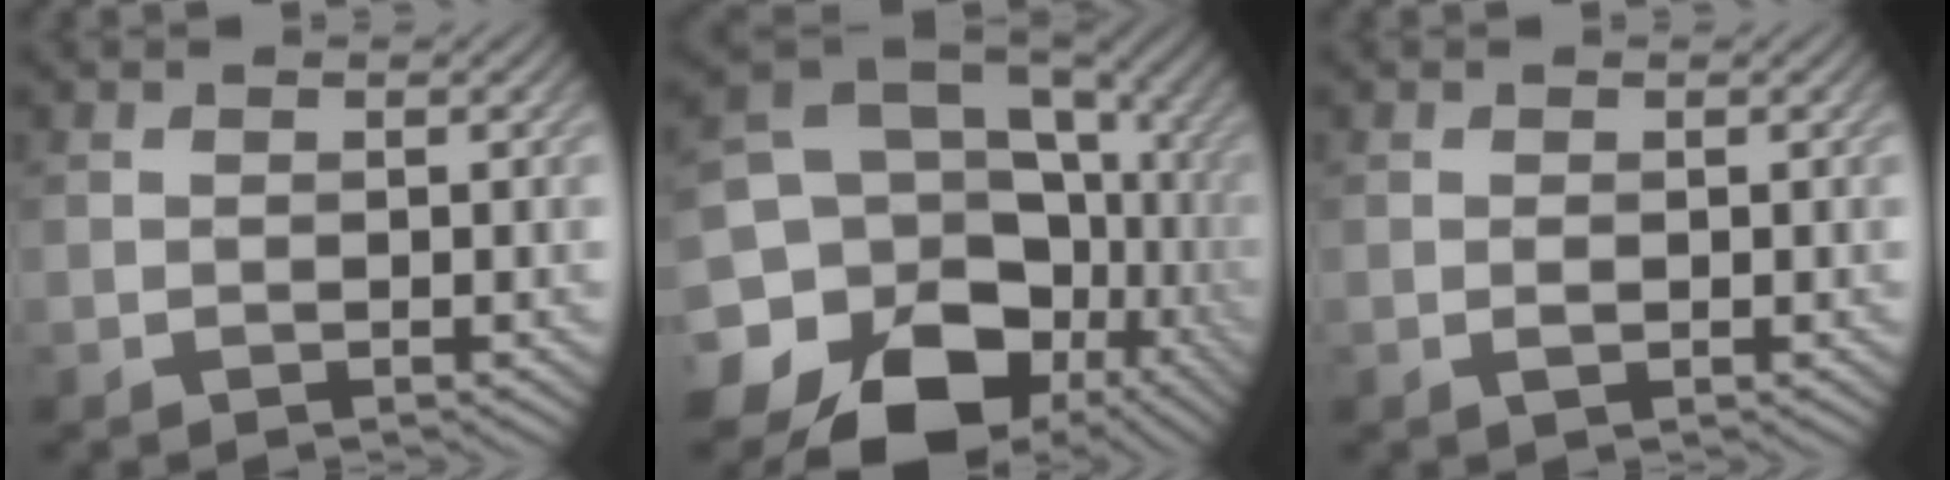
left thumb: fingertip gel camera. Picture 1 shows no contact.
{"total": 21.0, "force": [-5.8, 16.9, 11.0], "torque": [-0.238, -0.034, -0.086]}
{"total": 0.7, "force": [0.0, 0.3, 0.7], "torque": [-0.015, -0.002, -0.001]}